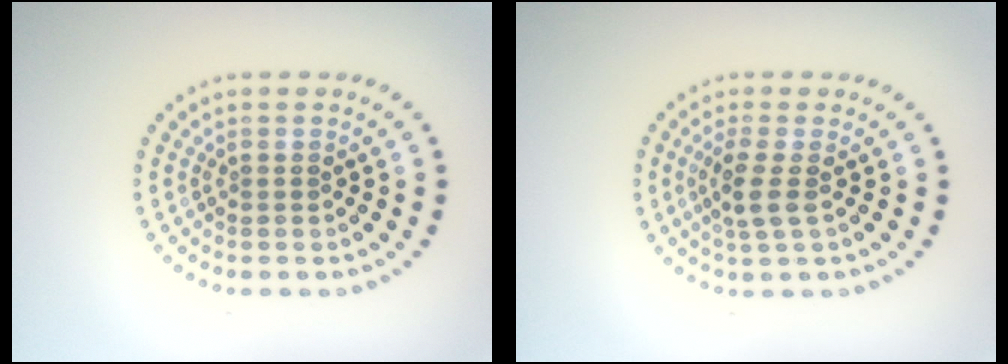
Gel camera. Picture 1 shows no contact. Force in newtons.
{"total": 2.4, "press": 2.0, "slide": 1.3}